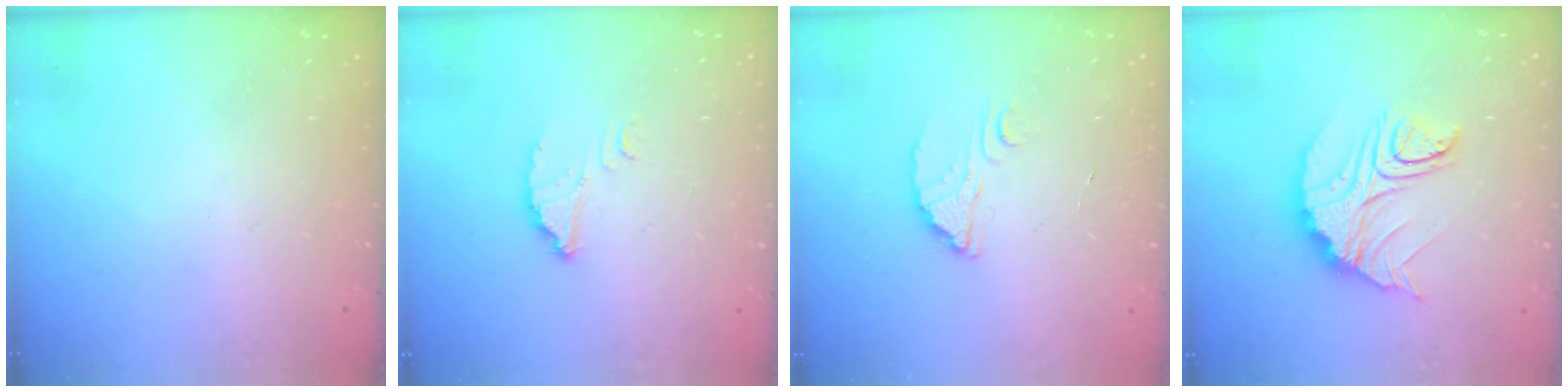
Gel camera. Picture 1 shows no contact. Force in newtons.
{"total": 2.6, "press": 2.6, "slide": 0.2}
{"total": 2.1, "press": 2.1, "slide": 0.1}
{"total": 13.6, "press": 13.6, "slide": 1.0}